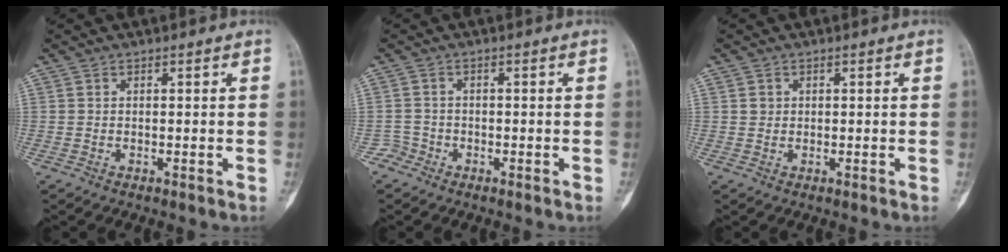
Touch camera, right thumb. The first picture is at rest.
{"total": 2.0, "force": [-1.3, 1.4, -0.5], "torque": [0.018, 0.007, -0.031]}
{"total": 1.2, "force": [0.3, 1.1, 0.3], "torque": [0.002, 0.001, 0.005]}